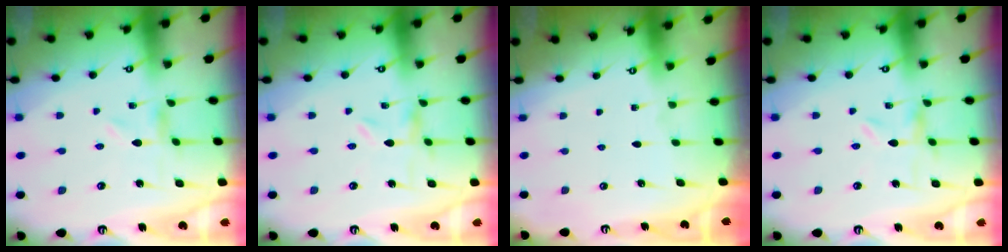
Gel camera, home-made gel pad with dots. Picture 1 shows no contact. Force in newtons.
{"total": 0.0}
{"total": 0.0}
{"total": 0.0}